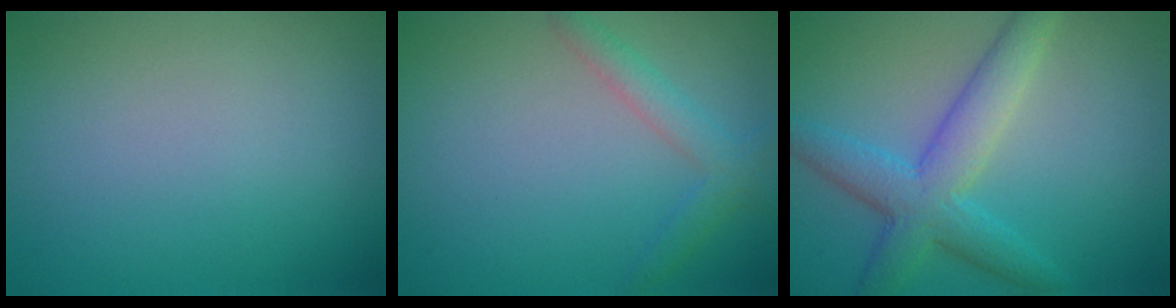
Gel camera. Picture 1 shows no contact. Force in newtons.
{"total": 2.2, "press": 2.2, "slide": 0.0}
{"total": 5.3, "press": 5.3, "slide": 0.1}